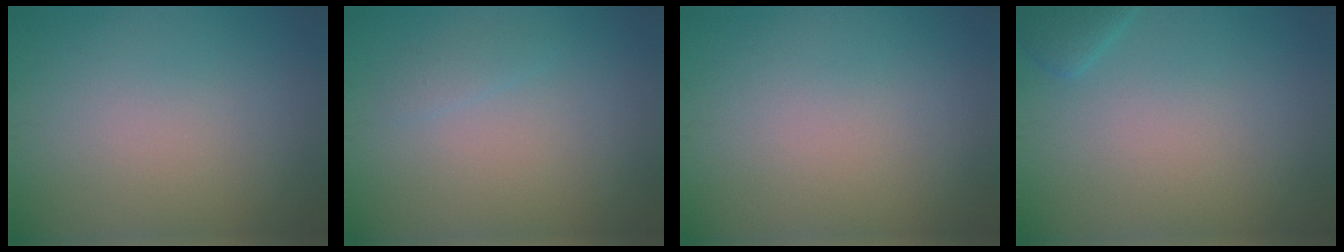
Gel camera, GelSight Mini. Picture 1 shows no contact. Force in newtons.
{"total": 0.8, "press": 0.8, "slide": 0.0}
{"total": 0.0}
{"total": 1.3, "press": 1.3, "slide": 0.1}